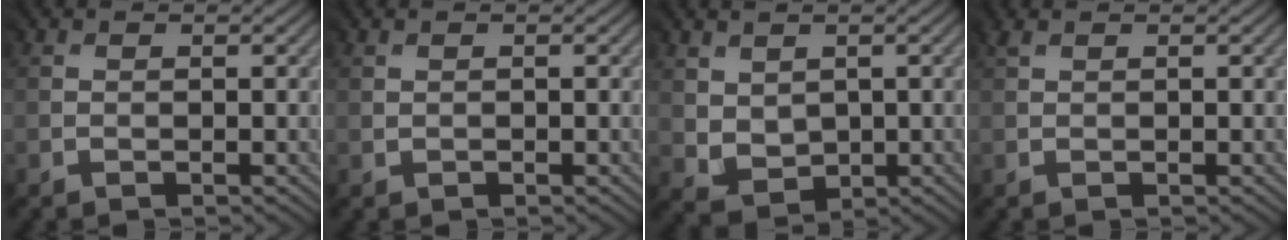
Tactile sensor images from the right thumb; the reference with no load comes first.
{"total": 0.5, "force": [0.5, 0.2, -0.2], "torque": [0.001, -0.001, 0.013]}
{"total": 2.6, "force": [1.4, 2.2, 0.4], "torque": [-0.040, -0.009, 0.031]}
{"total": 1.9, "force": [1.2, 0.8, 1.3], "torque": [-0.036, 0.007, 0.021]}